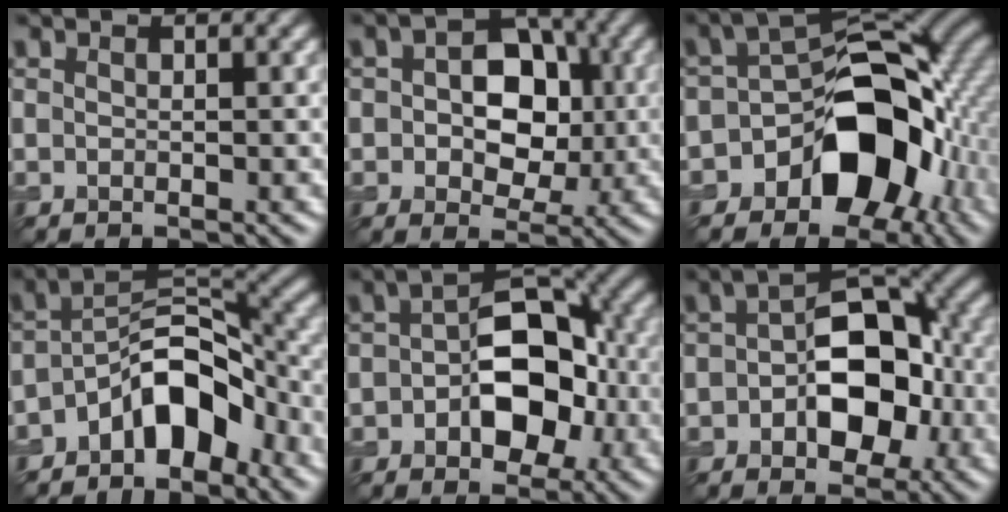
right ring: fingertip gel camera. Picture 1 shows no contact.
{"total": 6.8, "force": [0.6, 4.7, 4.8], "torque": [-0.059, 0.009, 0.004]}
{"total": 11.7, "force": [-4.4, 7.7, 7.7], "torque": [-0.091, 0.009, -0.080]}
{"total": 7.0, "force": [-3.9, 3.4, 4.7], "torque": [-0.064, 0.019, -0.077]}
{"total": 7.9, "force": [-1.0, 4.9, 6.2], "torque": [-0.086, 0.018, -0.021]}
{"total": 8.1, "force": [-0.9, 4.9, 6.4], "torque": [-0.090, 0.018, -0.019]}